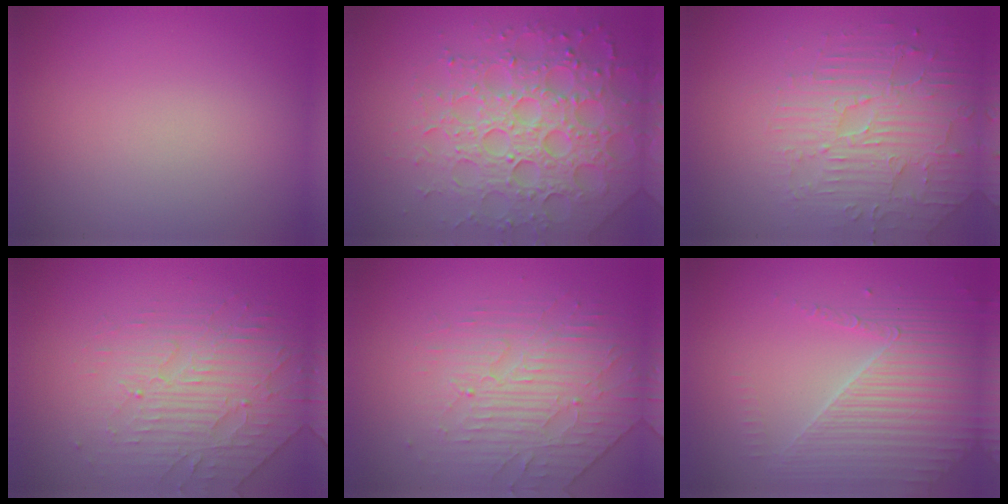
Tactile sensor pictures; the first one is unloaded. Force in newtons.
{"total": 7.3, "press": 7.1, "slide": 1.7}
{"total": 4.6, "press": 3.9, "slide": 2.5}
{"total": 4.5, "press": 3.3, "slide": 3.1}
{"total": 4.4, "press": 3.4, "slide": 2.7}
{"total": 4.0, "press": 3.8, "slide": 1.3}